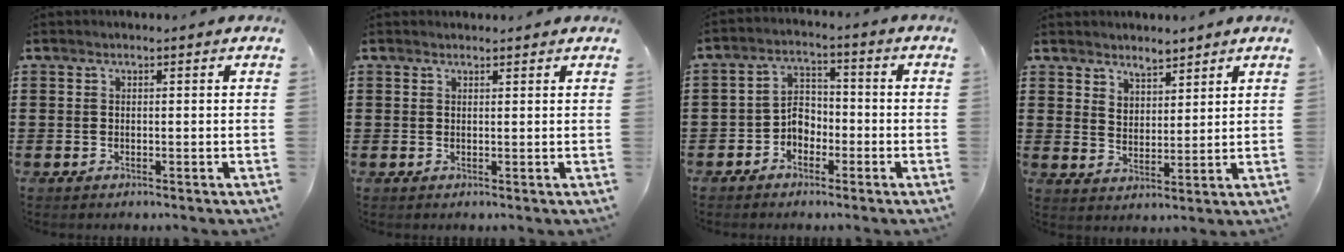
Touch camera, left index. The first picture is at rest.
{"total": 0.9, "force": [0.9, 0.1, 0.1], "torque": [-0.005, 0.000, 0.018]}
{"total": 4.0, "force": [-2.1, 2.8, 1.8], "torque": [-0.039, 0.011, -0.045]}
{"total": 3.9, "force": [3.5, 1.5, 0.0], "torque": [-0.014, -0.006, 0.066]}